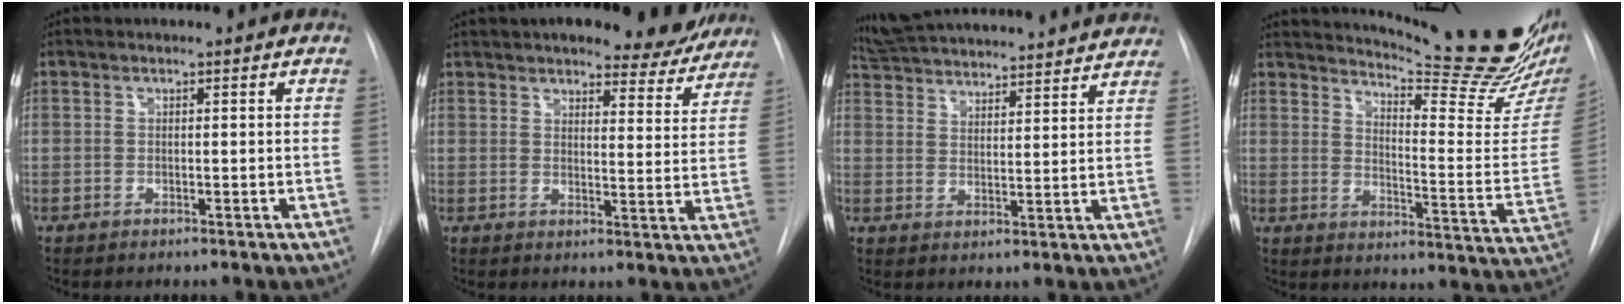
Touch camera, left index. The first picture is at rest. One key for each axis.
{"total": 10.8, "fx": 9.4, "fy": 3.0, "fz": 4.2, "tx": -0.034, "ty": -0.015, "tz": 0.108}
{"total": 24.8, "fx": 23.1, "fy": 3.8, "fz": 8.0, "tx": -0.154, "ty": -0.007, "tz": 0.313}
{"total": 23.0, "fx": 20.3, "fy": -0.1, "fz": 10.7, "tx": -0.166, "ty": -0.124, "tz": 0.260}